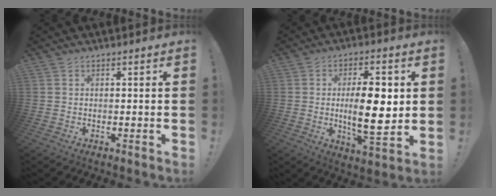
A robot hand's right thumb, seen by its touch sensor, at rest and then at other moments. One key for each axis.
{"total": 14.9, "fx": 0.8, "fy": 5.3, "fz": 13.9, "tx": -0.228, "ty": -0.013, "tz": 0.003}